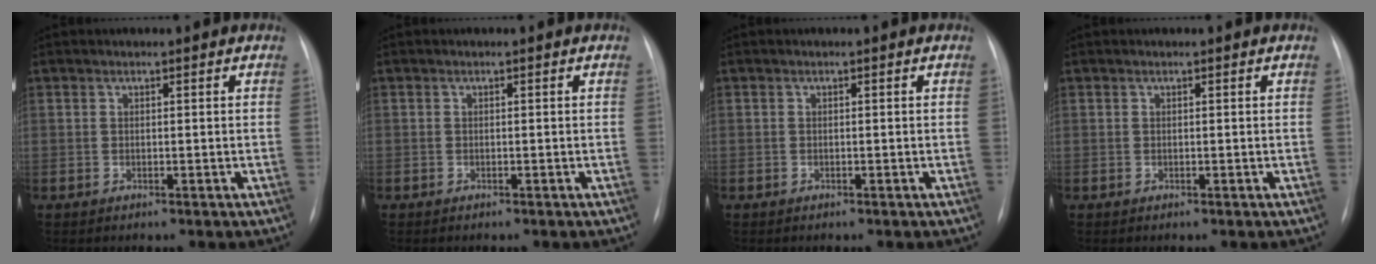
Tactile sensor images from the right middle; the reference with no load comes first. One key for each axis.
{"total": 0.0}
{"total": 0.0}
{"total": 0.0}